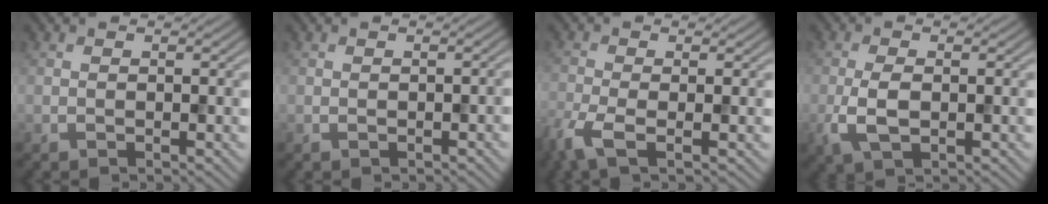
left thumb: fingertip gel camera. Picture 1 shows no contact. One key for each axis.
{"total": 0.9, "fx": -0.3, "fy": 0.4, "fz": 0.7, "tx": -0.010, "ty": -0.002, "tz": -0.003}
{"total": 4.6, "fx": -2.4, "fy": 1.4, "fz": 3.7, "tx": -0.094, "ty": -0.010, "tz": -0.058}
{"total": 4.2, "fx": -0.7, "fy": 2.0, "fz": 3.6, "tx": -0.089, "ty": -0.006, "tz": -0.015}